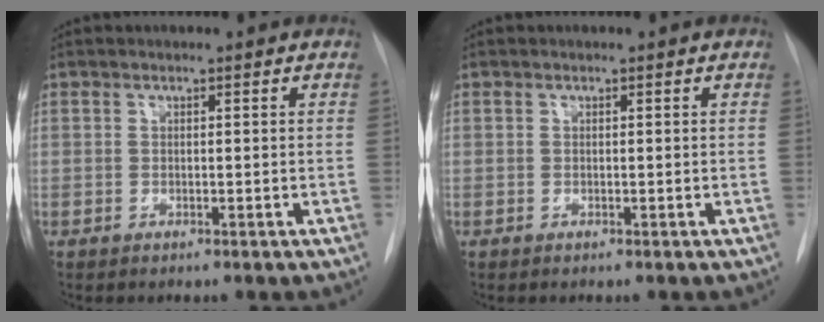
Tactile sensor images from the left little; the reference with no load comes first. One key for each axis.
{"total": 0.0}